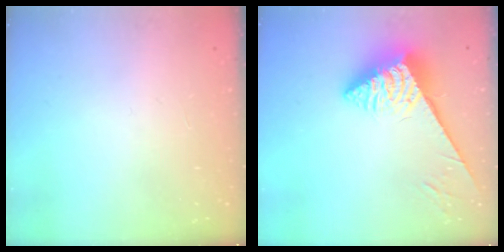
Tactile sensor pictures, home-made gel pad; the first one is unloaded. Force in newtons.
{"total": 5.6, "press": 5.5, "slide": 1.0}